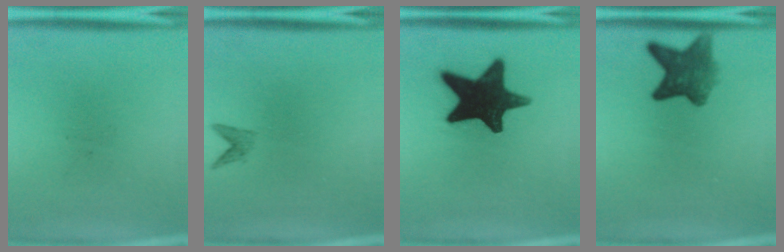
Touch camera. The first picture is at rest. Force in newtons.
{"total": 1.1}
{"total": 16.9}
{"total": 6.6}